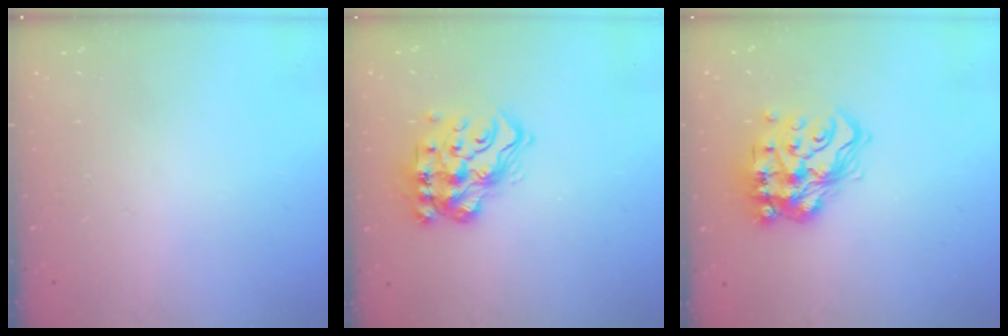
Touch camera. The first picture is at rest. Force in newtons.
{"total": 16.7, "press": 16.3, "slide": 3.8}
{"total": 15.8, "press": 15.7, "slide": 1.1}